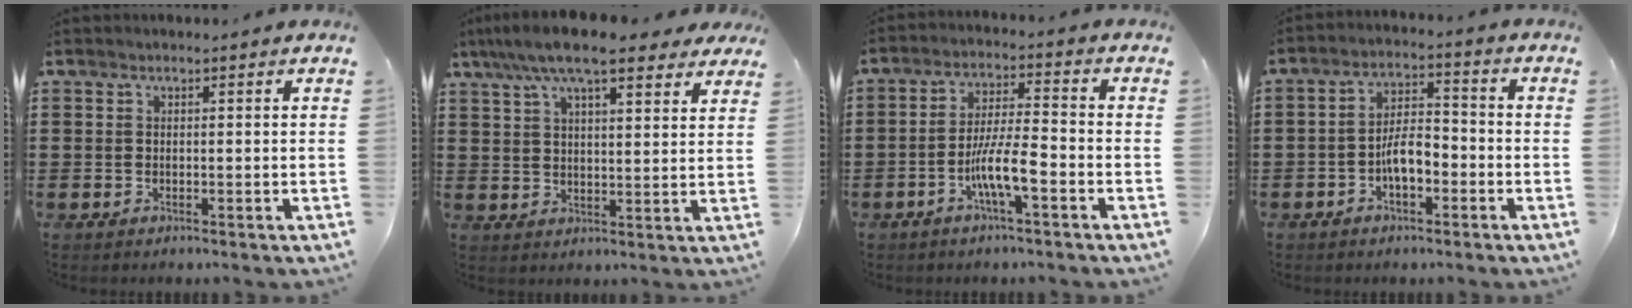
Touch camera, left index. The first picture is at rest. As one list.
[{"total": 9.4, "force": [7.4, 2.2, 5.4], "torque": [-0.118, -0.011, 0.133]}, {"total": 7.3, "force": [-3.3, 1.1, 6.4], "torque": [-0.132, -0.005, -0.066]}, {"total": 5.4, "force": [-2.3, 2.3, 4.3], "torque": [-0.088, 0.008, -0.047]}]